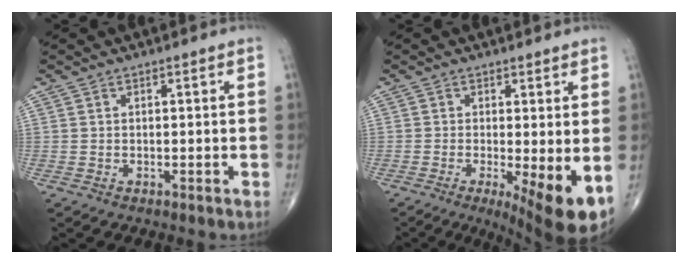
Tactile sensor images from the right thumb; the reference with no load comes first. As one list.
[{"total": 9.5, "force": [-2.5, 2.2, 8.9], "torque": [-0.129, -0.024, -0.035]}]